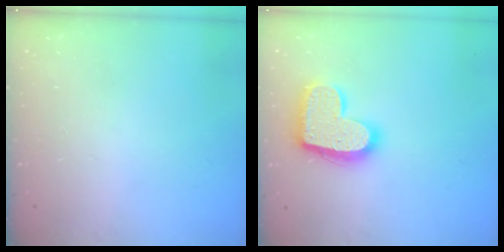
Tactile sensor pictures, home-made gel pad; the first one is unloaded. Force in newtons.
{"total": 17.2, "press": 17.2, "slide": 0.9}